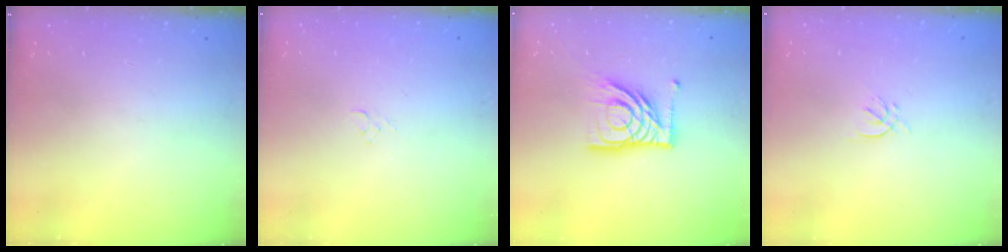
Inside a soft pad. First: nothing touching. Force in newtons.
{"total": 2.9, "press": 2.9, "slide": 0.3}
{"total": 14.7, "press": 14.6, "slide": 1.7}
{"total": 1.7, "press": 1.6, "slide": 0.6}